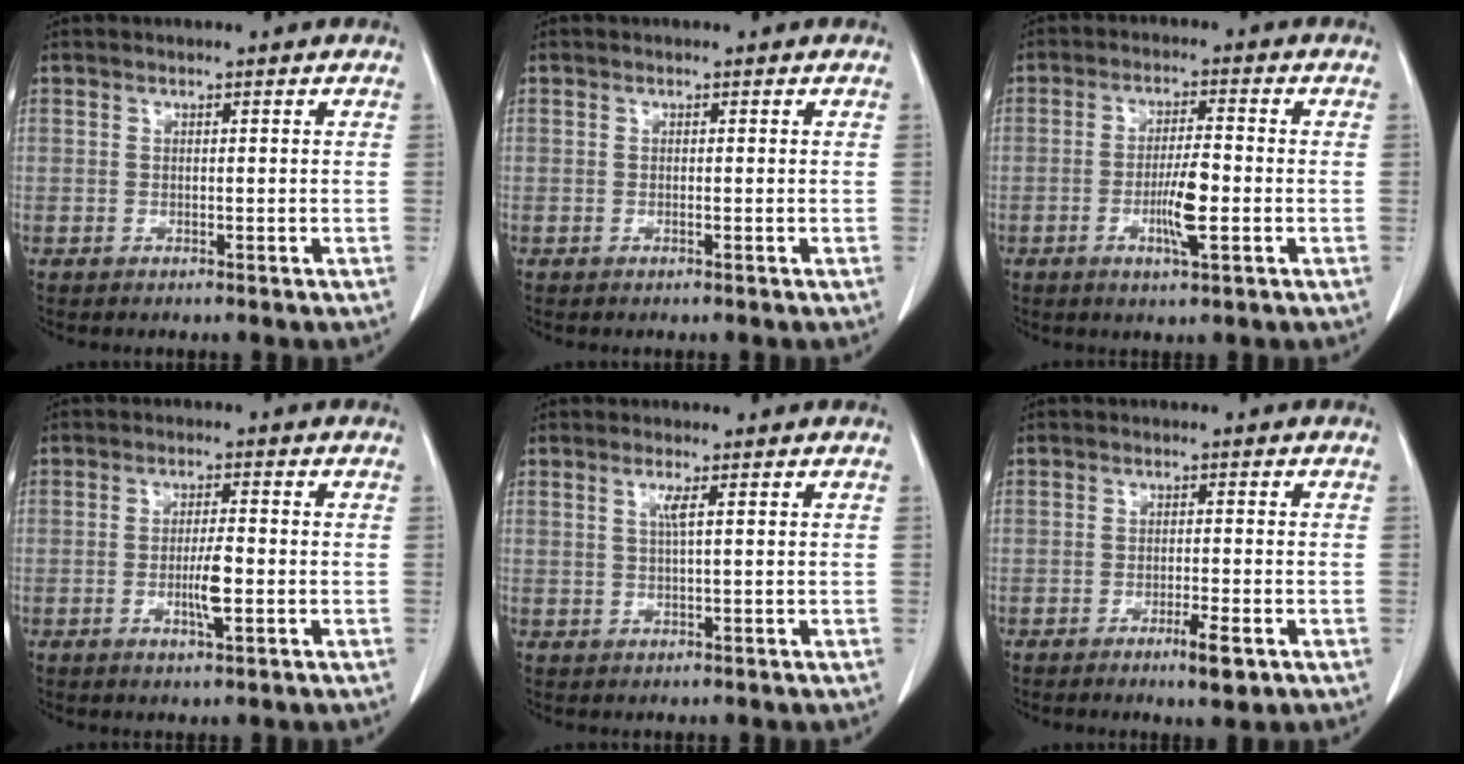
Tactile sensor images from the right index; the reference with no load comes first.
{"total": 0.0}
{"total": 6.0, "force": [-1.8, 0.7, 5.7], "torque": [-0.107, -0.005, -0.032]}
{"total": 4.2, "force": [-1.2, 0.4, 4.0], "torque": [-0.073, -0.003, -0.020]}
{"total": 1.7, "force": [0.6, -0.2, 1.6], "torque": [-0.036, 0.001, 0.011]}
{"total": 3.8, "force": [-2.1, 0.5, 3.1], "torque": [-0.049, -0.003, -0.030]}